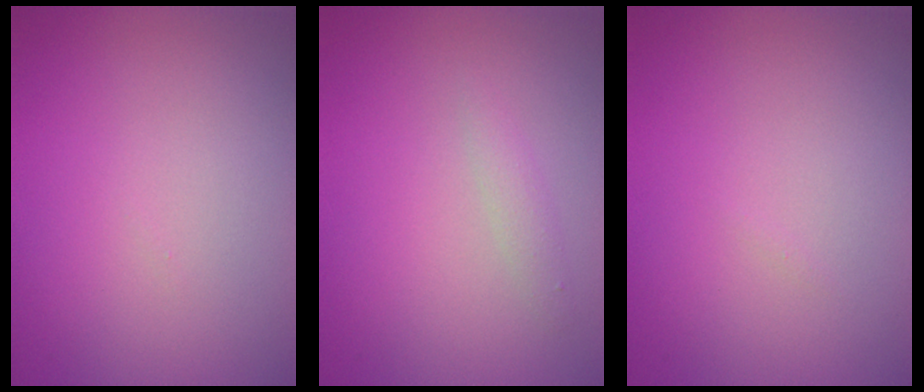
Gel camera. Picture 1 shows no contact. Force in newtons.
{"total": 1.1, "press": 1.1, "slide": 0.0}
{"total": 0.0}